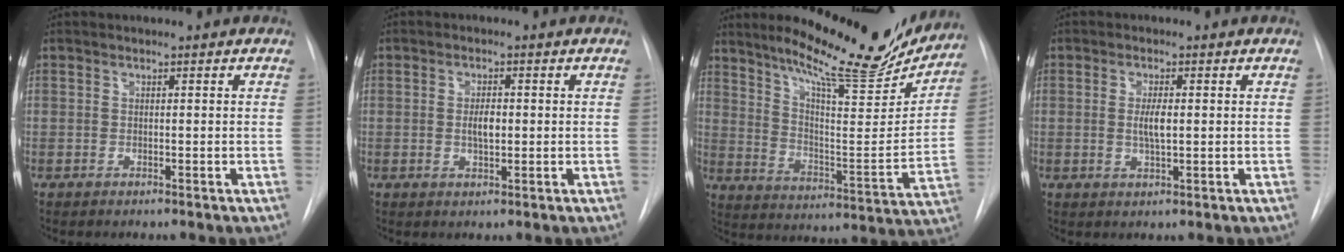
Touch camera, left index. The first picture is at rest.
{"total": 2.7, "force": [0.1, 1.1, 2.5], "torque": [-0.046, 0.000, 0.003]}
{"total": 20.6, "force": [17.5, 3.1, 10.4], "torque": [-0.161, -0.036, 0.253]}
{"total": 3.0, "force": [0.3, 0.6, 2.9], "torque": [-0.058, -0.003, 0.006]}